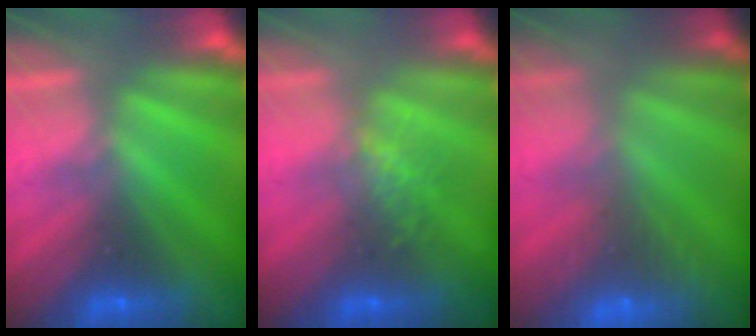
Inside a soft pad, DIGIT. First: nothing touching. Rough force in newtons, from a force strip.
{"total": 2.6}
{"total": 6.4}